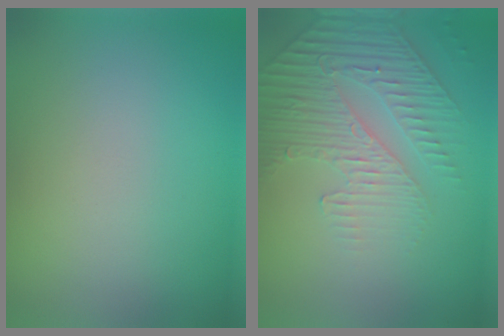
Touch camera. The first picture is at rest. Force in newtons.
{"total": 4.8, "press": 3.3, "slide": 3.5}